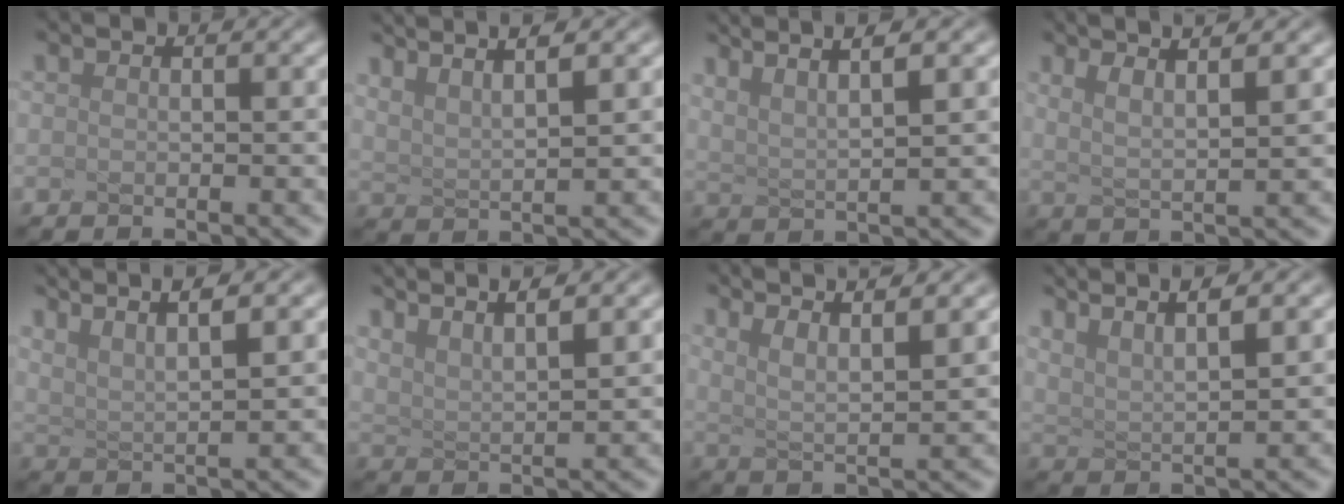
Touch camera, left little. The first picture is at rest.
{"total": 4.1, "force": [2.9, 0.1, 2.9], "torque": [-0.076, 0.019, 0.059]}
{"total": 4.1, "force": [2.5, 0.0, 3.2], "torque": [-0.085, 0.014, 0.058]}
{"total": 3.1, "force": [1.7, -0.2, 2.5], "torque": [-0.074, 0.012, 0.046]}
{"total": 4.6, "force": [3.2, 0.1, 3.3], "torque": [-0.087, 0.017, 0.068]}
{"total": 4.6, "force": [3.8, 0.3, 2.6], "torque": [-0.061, 0.021, 0.066]}
{"total": 4.6, "force": [3.1, 0.3, 3.4], "torque": [-0.078, 0.021, 0.060]}
{"total": 5.0, "force": [3.6, 0.3, 3.4], "torque": [-0.083, 0.020, 0.069]}